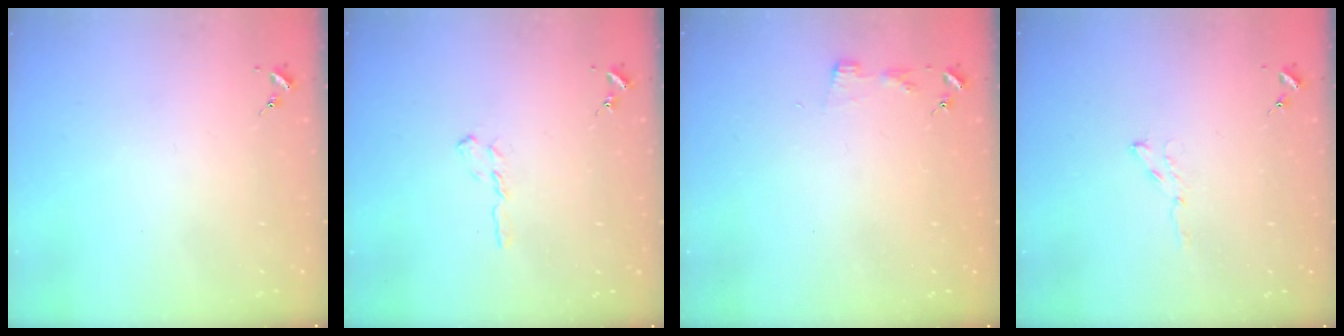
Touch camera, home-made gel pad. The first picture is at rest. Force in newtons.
{"total": 5.5, "press": 5.5, "slide": 0.6}
{"total": 2.9, "press": 2.9, "slide": 0.3}
{"total": 3.5, "press": 3.5, "slide": 0.4}